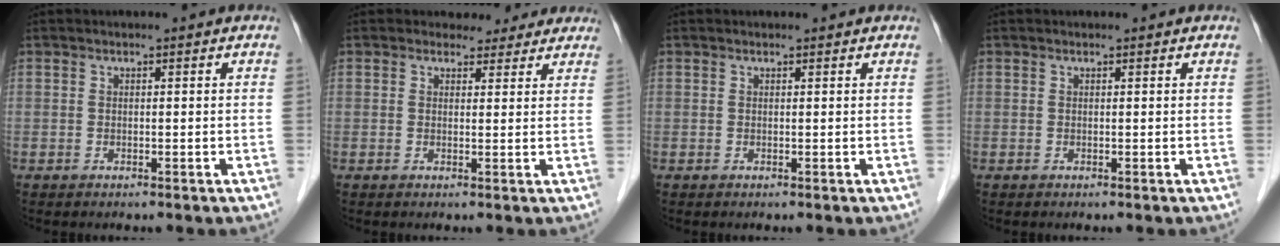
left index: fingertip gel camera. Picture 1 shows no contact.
{"total": 4.4, "force": [3.8, 2.2, 0.2], "torque": [0.007, 0.004, 0.035]}
{"total": 0.5, "force": [0.5, 0.1, 0.1], "torque": [-0.006, 0.003, 0.007]}
{"total": 0.0}